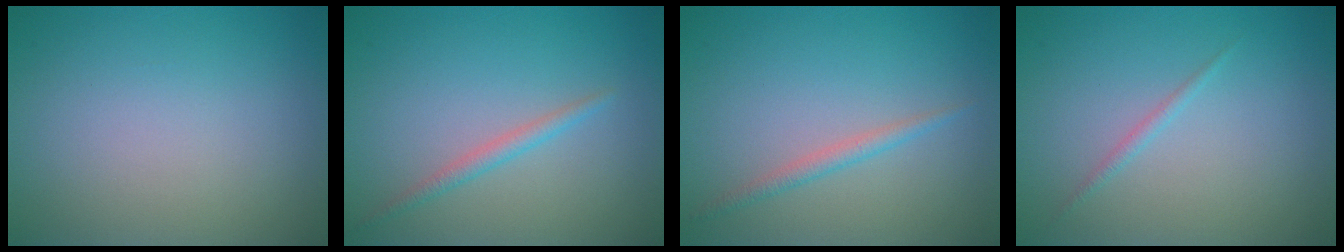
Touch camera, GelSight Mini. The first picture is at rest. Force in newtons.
{"total": 1.4, "press": 1.4, "slide": 0.1}
{"total": 1.3, "press": 1.3, "slide": 0.0}
{"total": 0.7, "press": 0.7, "slide": 0.1}